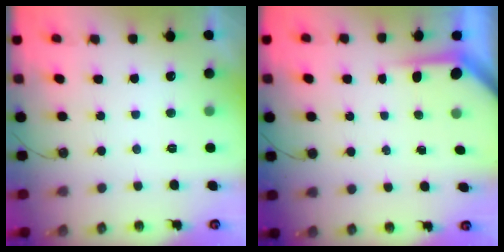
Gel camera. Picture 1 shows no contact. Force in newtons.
{"total": 3.7, "press": 3.7, "slide": 0.4}